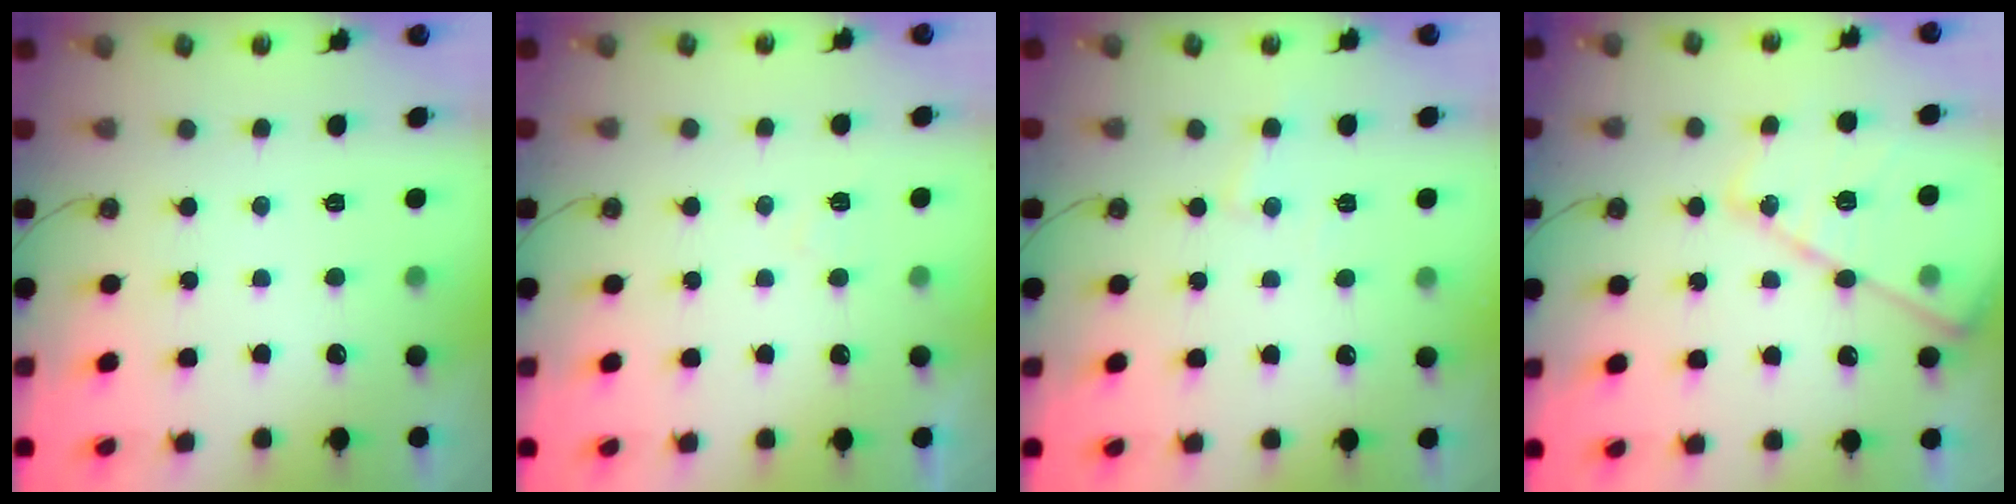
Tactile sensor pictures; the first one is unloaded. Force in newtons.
{"total": 5.4, "press": 5.4, "slide": 0.8}
{"total": 5.4, "press": 5.4, "slide": 0.5}
{"total": 15.1, "press": 15.1, "slide": 1.3}